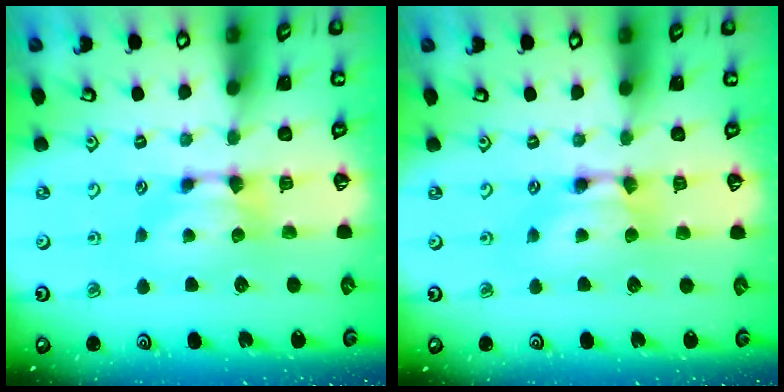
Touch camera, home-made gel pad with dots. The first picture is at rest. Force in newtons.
{"total": 1.7, "press": 1.7, "slide": 0.2}